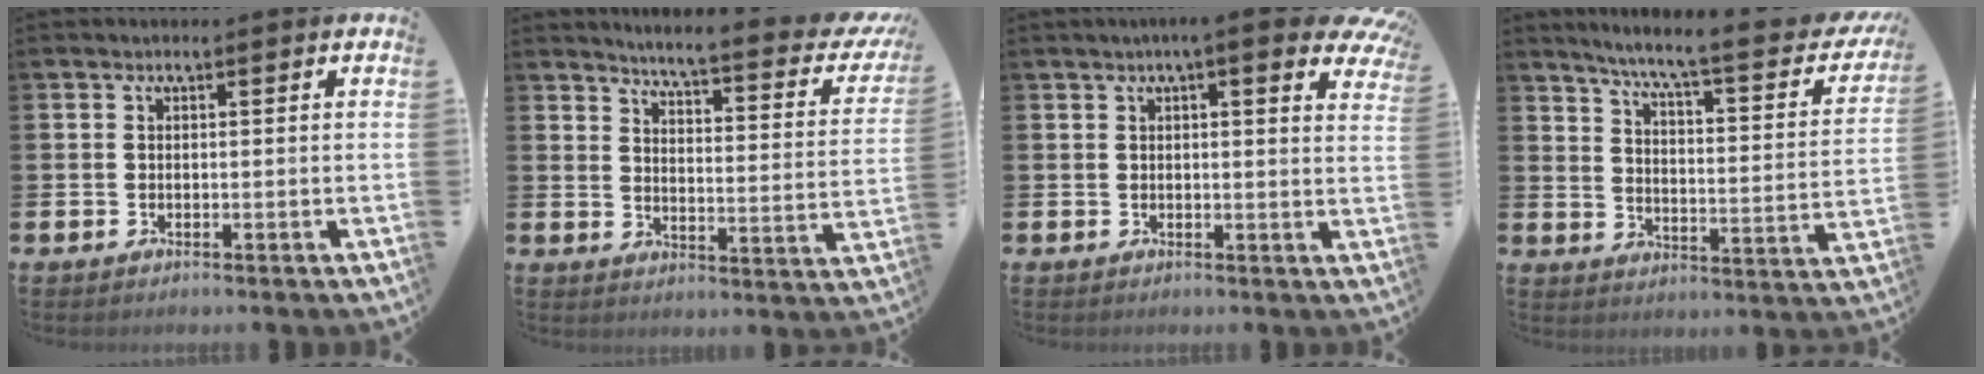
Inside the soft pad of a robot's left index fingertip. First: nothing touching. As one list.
[{"total": 4.6, "force": [4.1, 0.4, 1.9], "torque": [-0.044, -0.045, 0.058]}, {"total": 4.8, "force": [3.9, 0.7, 2.7], "torque": [-0.036, -0.017, 0.062]}, {"total": 7.3, "force": [5.8, 0.8, 4.4], "torque": [-0.094, -0.047, 0.085]}]